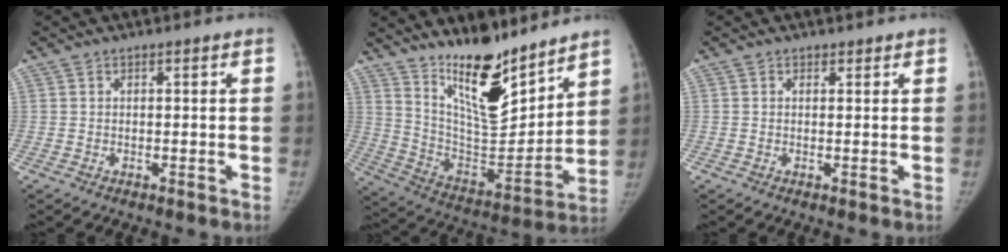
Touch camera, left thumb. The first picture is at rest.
{"total": 18.5, "force": [14.1, 5.7, 10.5], "torque": [-0.124, -0.115, 0.249]}
{"total": 0.7, "force": [0.5, 0.5, -0.2], "torque": [0.011, -0.005, 0.003]}